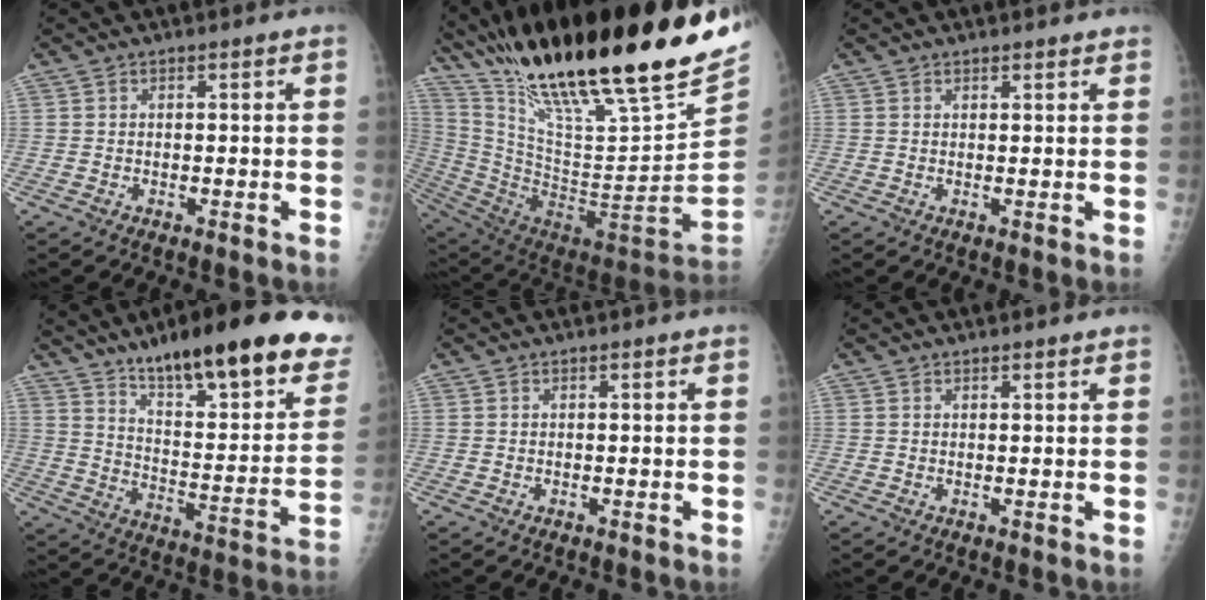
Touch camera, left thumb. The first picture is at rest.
{"total": 36.2, "force": [26.3, 7.2, 23.8], "torque": [-0.377, -0.106, 0.437]}
{"total": 1.5, "force": [1.4, 0.3, 0.6], "torque": [-0.002, -0.002, 0.019]}
{"total": 27.0, "force": [17.9, 6.6, 19.2], "torque": [-0.240, -0.067, 0.268]}
{"total": 0.0}
{"total": 0.8, "force": [0.7, 0.1, 0.3], "torque": [-0.005, -0.001, 0.012]}